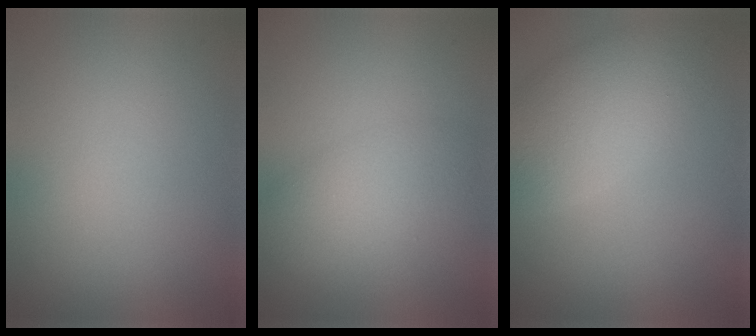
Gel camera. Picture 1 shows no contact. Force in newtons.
{"total": 3.5, "press": 3.5, "slide": 0.1}
{"total": 5.6, "press": 5.6, "slide": 0.5}